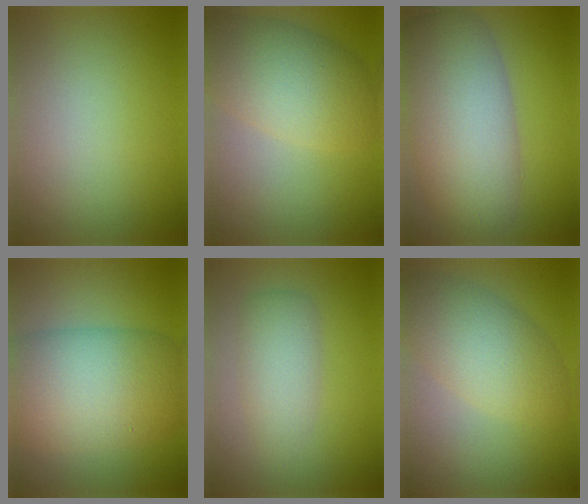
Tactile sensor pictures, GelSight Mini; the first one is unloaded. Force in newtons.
{"total": 7.4, "press": 7.3, "slide": 0.4}
{"total": 10.3, "press": 10.3, "slide": 0.3}
{"total": 11.1, "press": 11.1, "slide": 0.3}
{"total": 3.2, "press": 3.2, "slide": 0.2}
{"total": 5.7, "press": 5.7, "slide": 0.0}